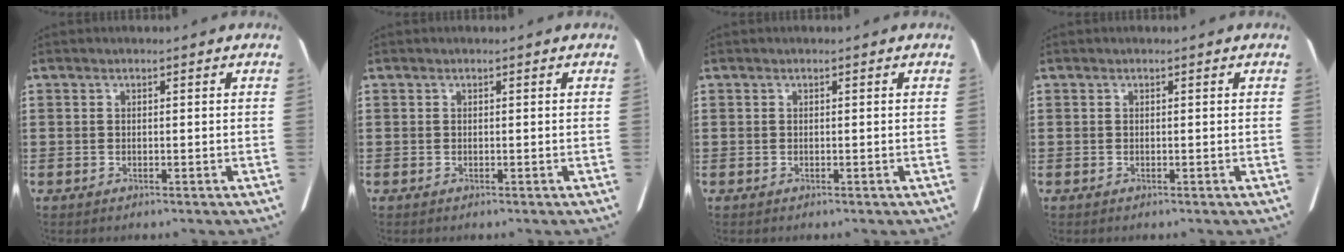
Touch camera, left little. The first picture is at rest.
{"total": 0.0}
{"total": 0.0}
{"total": 0.0}